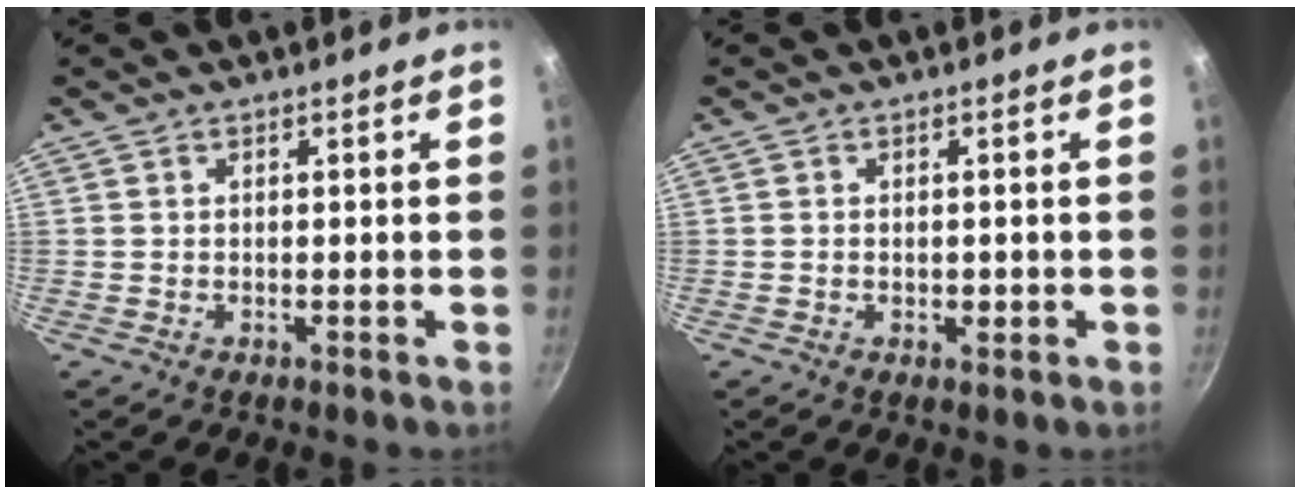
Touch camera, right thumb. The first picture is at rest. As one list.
[{"total": 1.6, "force": [-0.3, 1.1, 1.2], "torque": [-0.015, 0.000, -0.005]}]